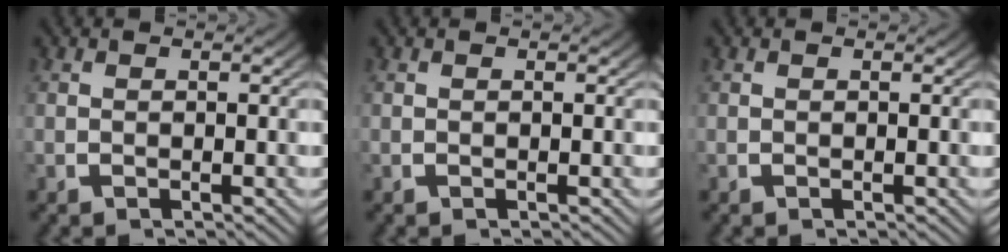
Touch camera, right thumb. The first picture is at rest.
{"total": 0.0}
{"total": 0.0}